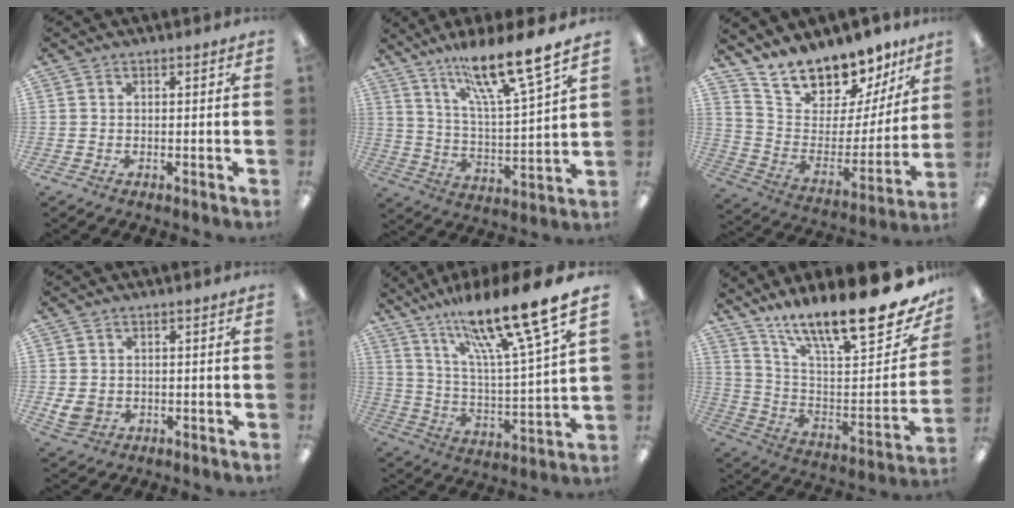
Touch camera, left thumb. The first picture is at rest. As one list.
[{"total": 14.9, "force": [12.1, 1.4, 8.5], "torque": [-0.151, -0.076, 0.197]}, {"total": 14.7, "force": [13.9, 4.5, 1.8], "torque": [-0.053, -0.126, 0.250]}, {"total": 3.9, "force": [0.3, 3.3, 2.2], "torque": [-0.053, -0.001, 0.007]}, {"total": 21.8, "force": [17.4, 2.5, 12.9], "torque": [-0.222, -0.114, 0.278]}, {"total": 20.6, "force": [15.7, 3.7, 12.7], "torque": [-0.189, -0.123, 0.253]}]